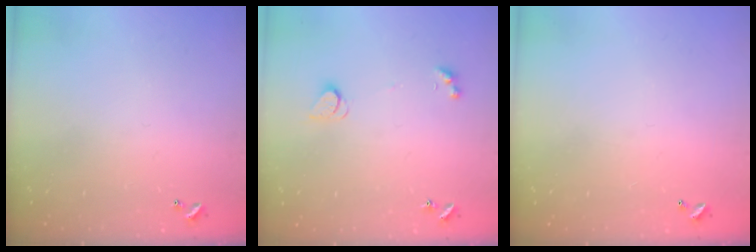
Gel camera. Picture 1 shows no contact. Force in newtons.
{"total": 2.6, "press": 2.6, "slide": 0.5}
{"total": 2.9, "press": 2.9, "slide": 0.1}